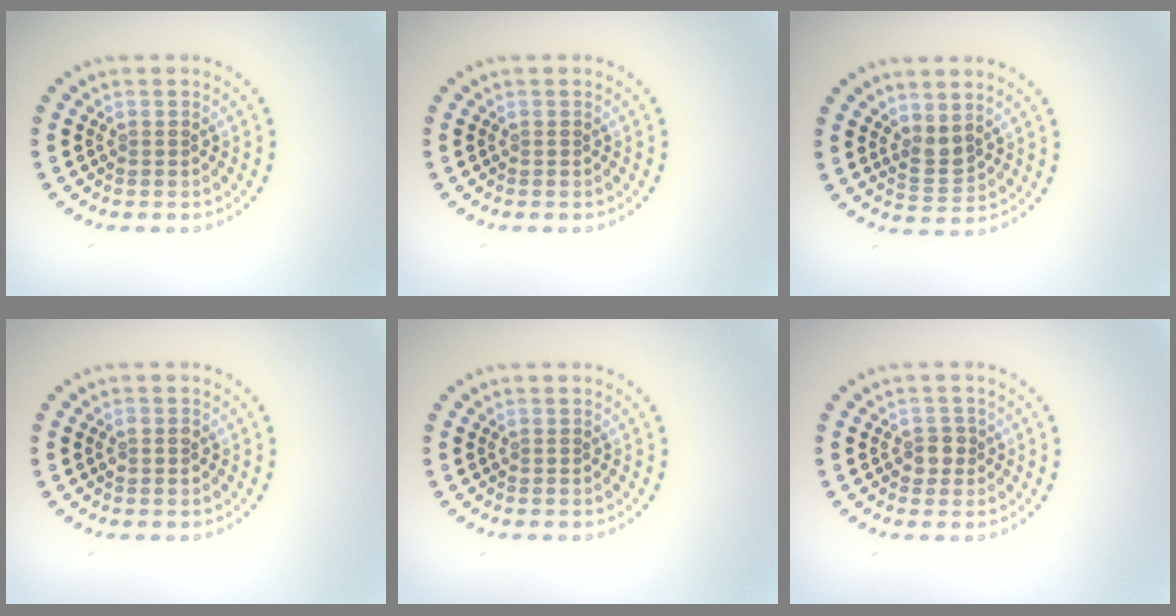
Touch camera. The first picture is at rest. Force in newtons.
{"total": 0.0}
{"total": 1.8, "press": 1.6, "slide": 1.0}
{"total": 1.2, "press": 1.2, "slide": 0.1}
{"total": 0.0}
{"total": 1.6, "press": 1.5, "slide": 0.6}